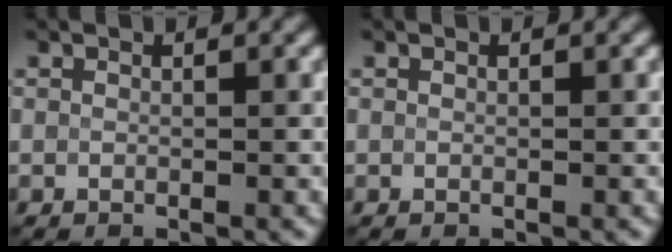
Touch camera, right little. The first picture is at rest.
{"total": 0.0}